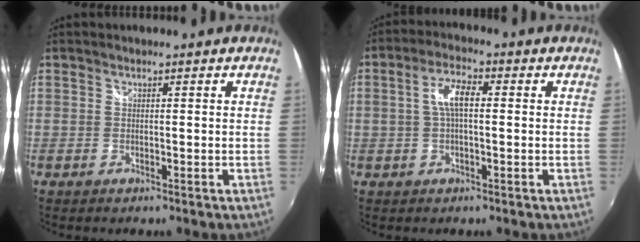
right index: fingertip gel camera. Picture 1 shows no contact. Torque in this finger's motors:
{"motor_torque": [0.18, 0.17, 0.24, 0.09]}